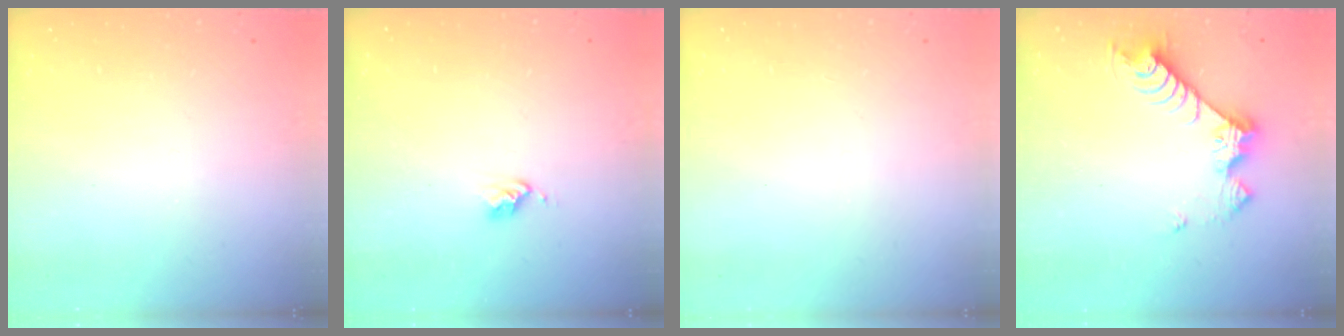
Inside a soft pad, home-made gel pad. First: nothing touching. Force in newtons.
{"total": 2.7, "press": 2.6, "slide": 0.4}
{"total": 0.0}
{"total": 9.3, "press": 9.3, "slide": 0.4}